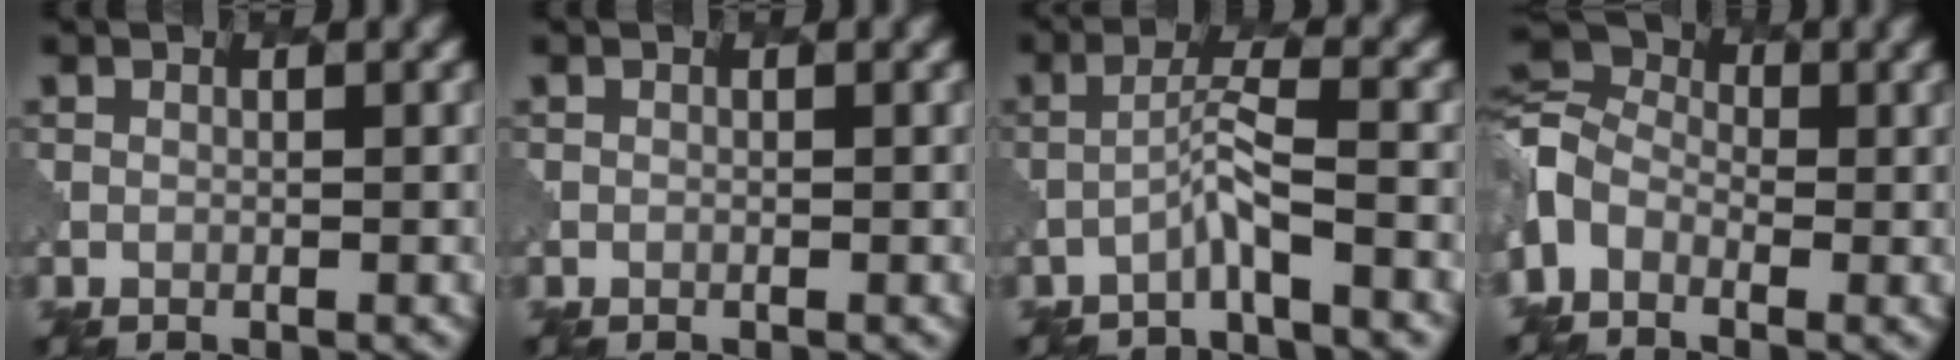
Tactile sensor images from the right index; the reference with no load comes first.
{"total": 0.0}
{"total": 2.4, "force": [-1.5, -0.2, 1.8], "torque": [-0.038, 0.013, -0.036]}
{"total": 5.5, "force": [-1.4, 4.0, 3.5], "torque": [-0.073, 0.006, -0.046]}